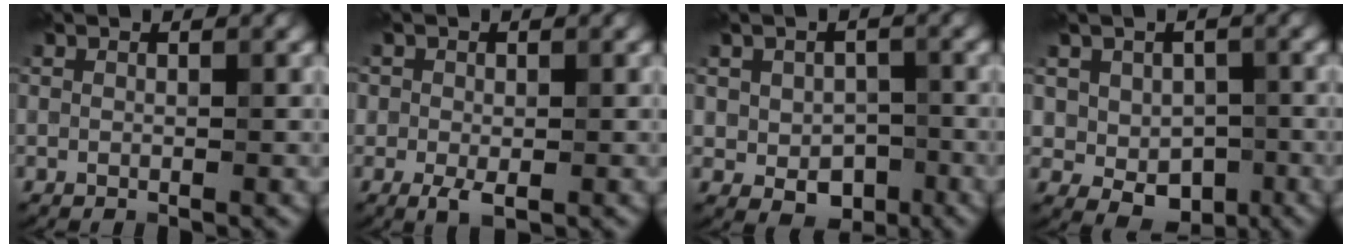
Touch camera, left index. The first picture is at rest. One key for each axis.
{"total": 2.5, "fx": -0.7, "fy": 1.8, "fz": 1.7, "tx": -0.033, "ty": -0.008, "tz": -0.013}
{"total": 4.3, "fx": -0.7, "fy": 3.2, "fz": 2.7, "tx": -0.046, "ty": -0.011, "tz": -0.007}
{"total": 4.8, "fx": -0.4, "fy": 3.8, "fz": 2.9, "tx": -0.048, "ty": -0.011, "tz": 0.000}